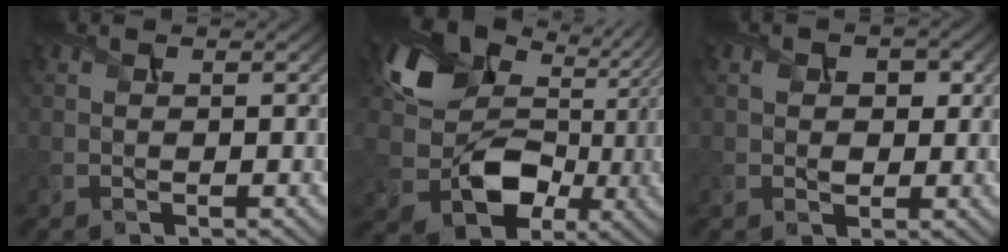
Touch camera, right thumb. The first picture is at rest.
{"total": 13.2, "force": [1.3, 10.1, 8.3], "torque": [-0.147, -0.022, 0.023]}
{"total": 2.5, "force": [0.4, 2.0, 1.4], "torque": [-0.025, -0.005, 0.007]}